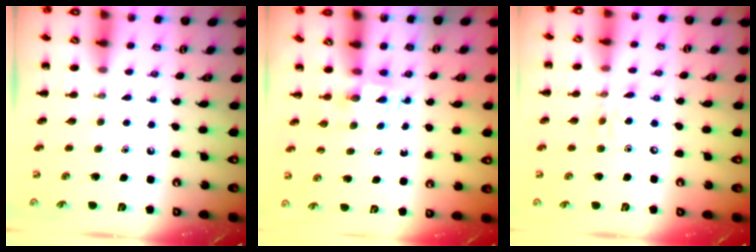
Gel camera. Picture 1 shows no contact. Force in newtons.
{"total": 2.5, "press": 2.1, "slide": 1.2}
{"total": 6.4, "press": 6.2, "slide": 1.3}